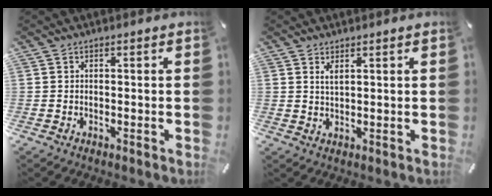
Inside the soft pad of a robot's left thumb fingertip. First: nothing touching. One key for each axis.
{"total": 2.1, "fx": 1.4, "fy": 0.6, "fz": 1.4, "tx": -0.030, "ty": -0.001, "tz": 0.025}